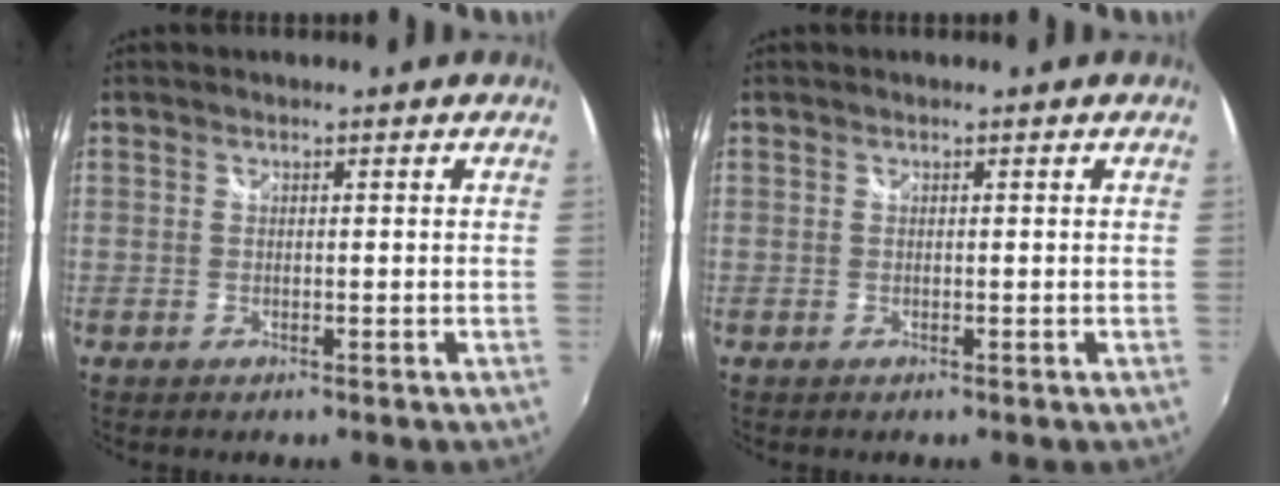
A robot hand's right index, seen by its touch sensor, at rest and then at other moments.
{"total": 0.0}